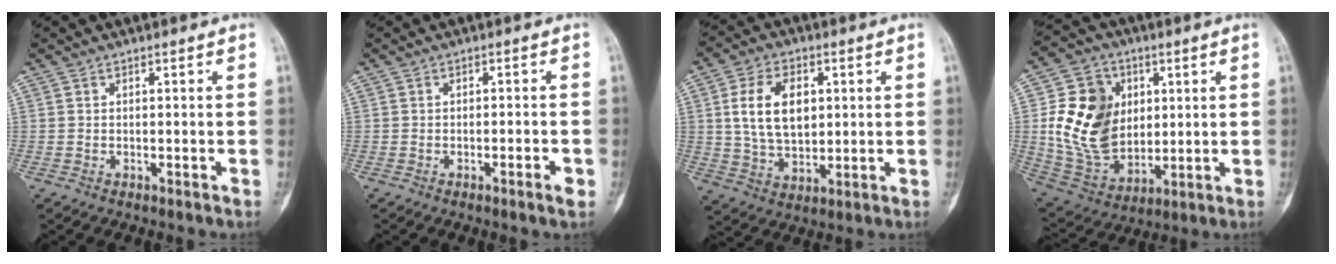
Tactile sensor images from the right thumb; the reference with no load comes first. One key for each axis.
{"total": 2.6, "fx": -1.2, "fy": 0.4, "fz": 2.2, "tx": -0.039, "ty": 0.004, "tz": -0.016}
{"total": 11.9, "fx": 2.5, "fy": 7.5, "fz": 8.9, "tx": -0.139, "ty": -0.009, "tz": 0.050}
{"total": 18.8, "fx": 2.9, "fy": 14.2, "fz": 12.1, "tx": -0.187, "ty": -0.009, "tz": 0.068}